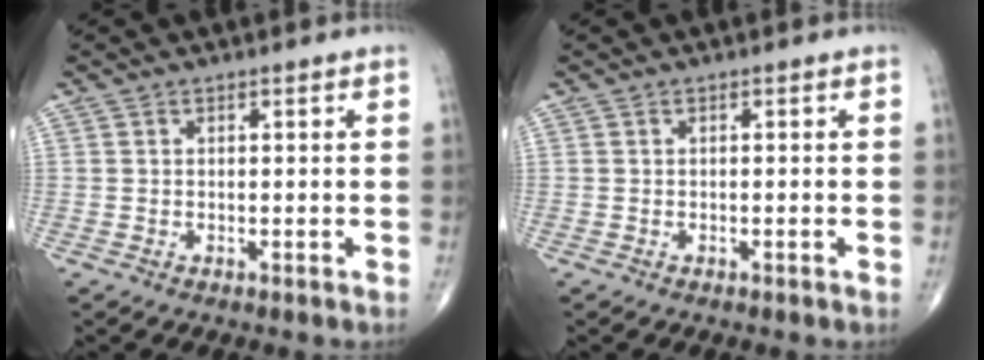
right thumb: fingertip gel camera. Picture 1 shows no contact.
{"total": 0.0}